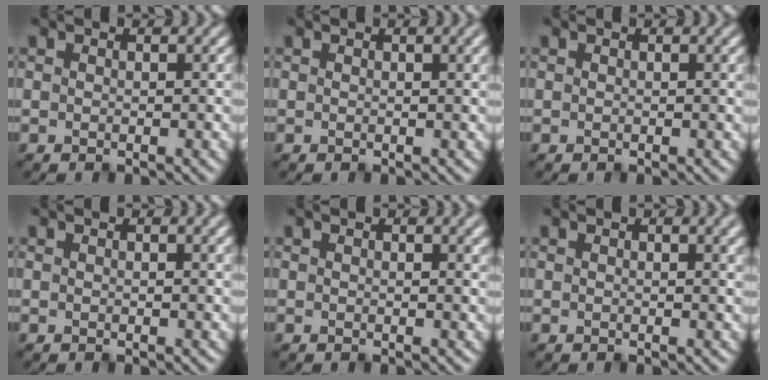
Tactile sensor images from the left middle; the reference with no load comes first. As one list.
[{"total": 3.0, "force": [1.6, 1.0, 2.3], "torque": [-0.027, 0.010, 0.021]}, {"total": 0.8, "force": [0.5, 0.1, 0.6], "torque": [-0.005, 0.003, 0.007]}, {"total": 2.2, "force": [1.2, 0.6, 1.8], "torque": [-0.018, 0.007, 0.018]}, {"total": 2.9, "force": [1.7, 0.9, 2.2], "torque": [-0.023, 0.009, 0.024]}, {"total": 3.5, "force": [2.0, 1.1, 2.7], "torque": [-0.029, 0.011, 0.026]}]